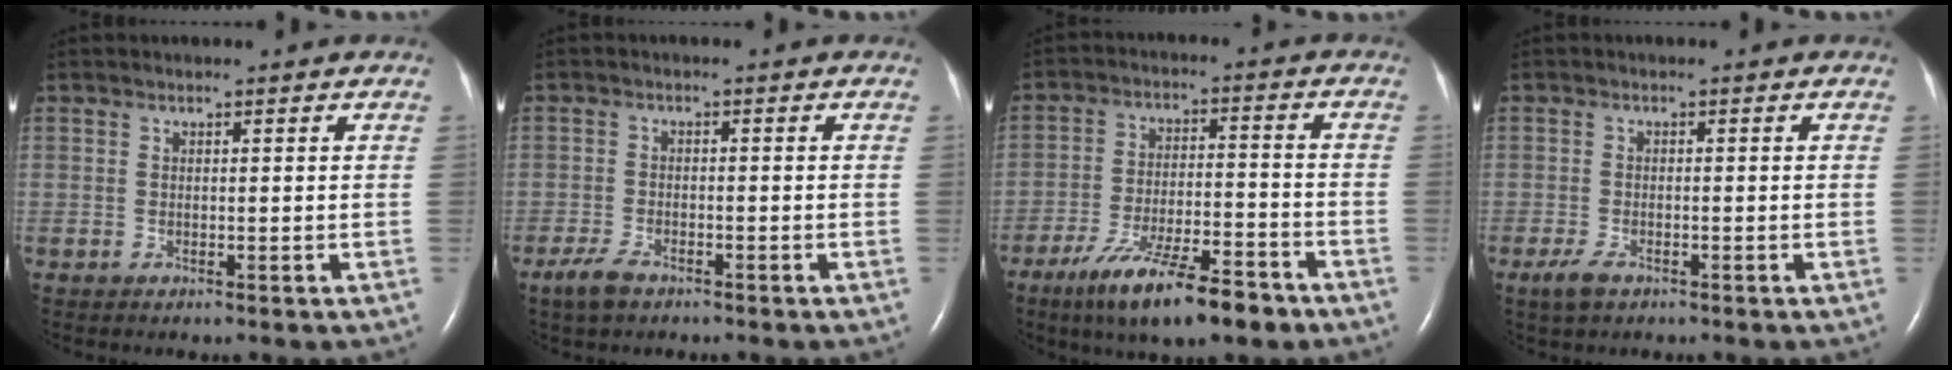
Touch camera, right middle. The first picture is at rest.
{"total": 3.4, "force": [-2.5, 1.3, 2.0], "torque": [-0.053, -0.005, -0.044]}
{"total": 13.6, "force": [-9.2, 2.7, 9.6], "torque": [-0.168, -0.018, -0.153]}
{"total": 2.7, "force": [-1.7, 1.1, 1.8], "torque": [-0.048, -0.005, -0.028]}